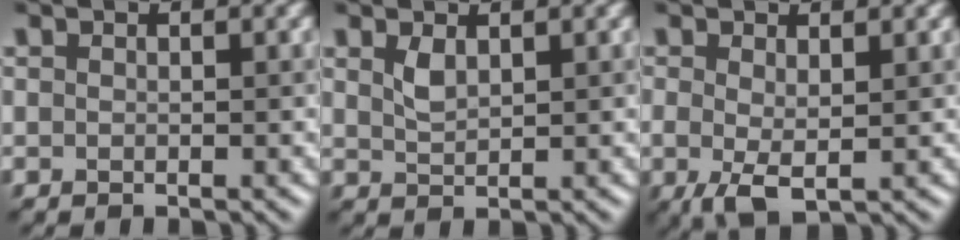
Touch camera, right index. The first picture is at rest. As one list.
[{"total": 1.5, "force": [1.2, 0.6, 0.7], "torque": [-0.016, 0.006, 0.028]}, {"total": 3.0, "force": [0.1, 1.5, 2.5], "torque": [-0.056, 0.000, 0.001]}]